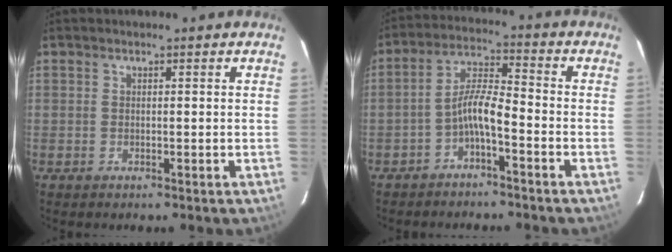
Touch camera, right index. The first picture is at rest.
{"total": 5.8, "force": [-3.3, 1.0, 4.6], "torque": [-0.105, 0.017, -0.064]}